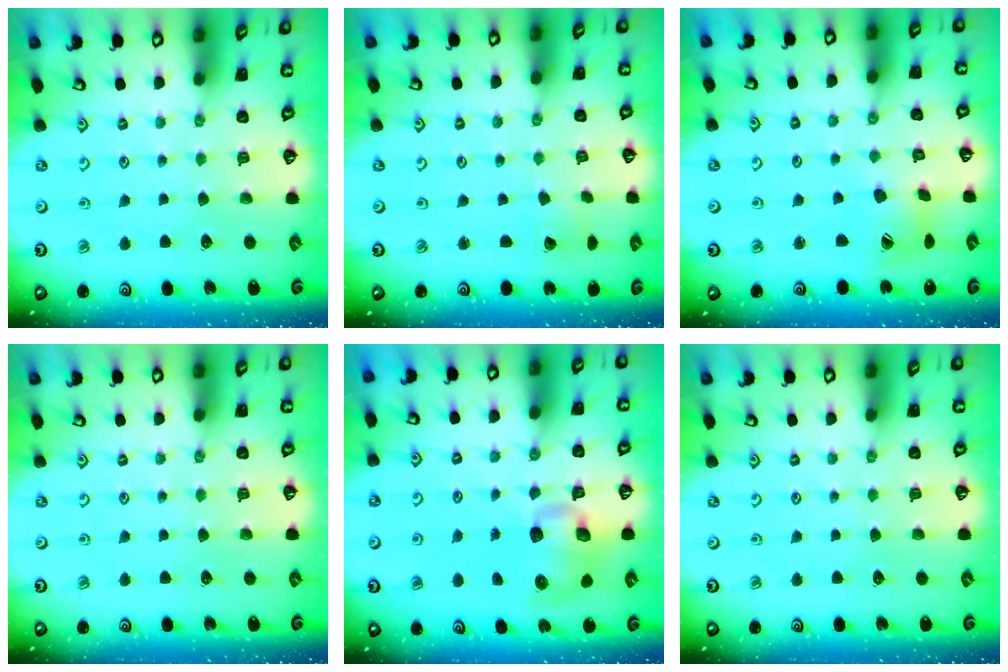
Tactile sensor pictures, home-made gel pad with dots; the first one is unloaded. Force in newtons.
{"total": 2.9, "press": 2.9, "slide": 0.1}
{"total": 8.8, "press": 8.8, "slide": 1.2}
{"total": 0.0}
{"total": 9.7, "press": 9.5, "slide": 1.6}
{"total": 0.0}